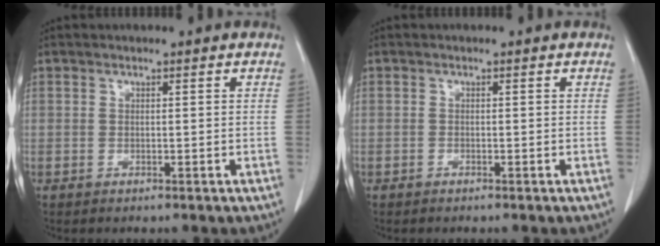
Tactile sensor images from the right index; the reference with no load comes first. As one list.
[{"total": 0.0}]